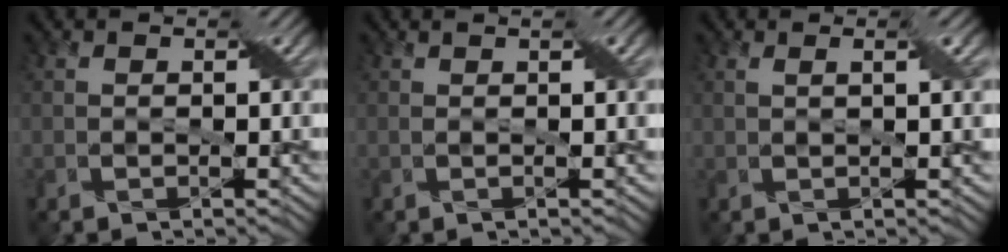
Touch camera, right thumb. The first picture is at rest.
{"total": 2.5, "force": [0.7, 0.4, 2.3], "torque": [-0.034, 0.005, 0.003]}
{"total": 2.6, "force": [0.8, 0.4, 2.4], "torque": [-0.035, 0.007, 0.011]}